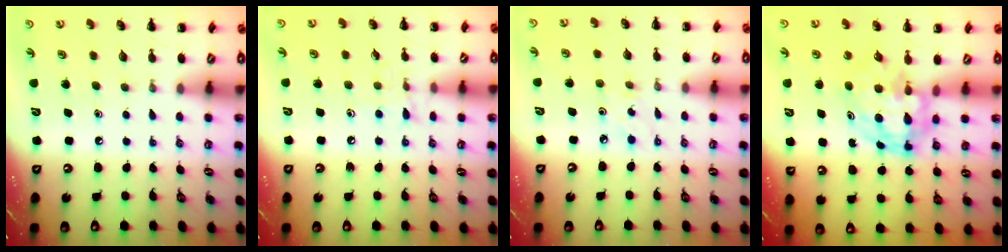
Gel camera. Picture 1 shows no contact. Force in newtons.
{"total": 6.1, "press": 5.7, "slide": 2.1}
{"total": 2.7, "press": 2.5, "slide": 0.9}
{"total": 5.7, "press": 5.6, "slide": 1.3}